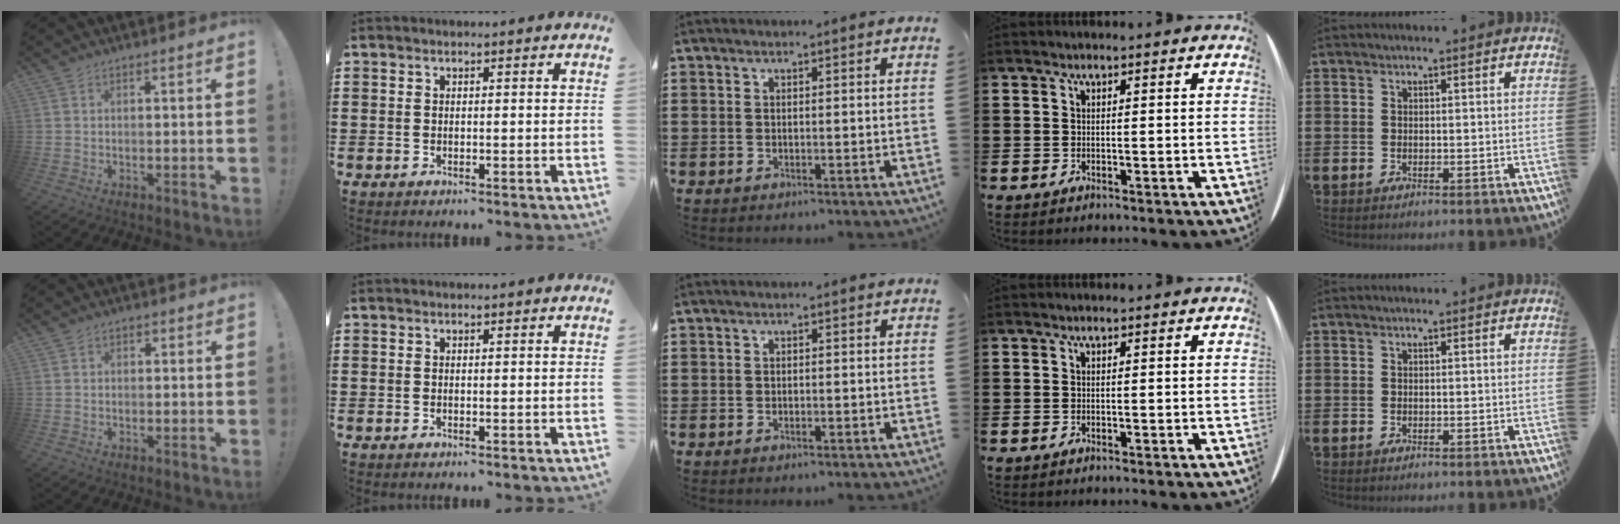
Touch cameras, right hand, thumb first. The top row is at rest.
{"thumb": {"total": 1.0, "force": [-0.3, 0.9, 0.4], "torque": [-0.006, 0.004, -0.007]}, "middle": {"total": 0.6, "force": [-0.3, 0.2, 0.5], "torque": [-0.010, -0.004, -0.005]}}